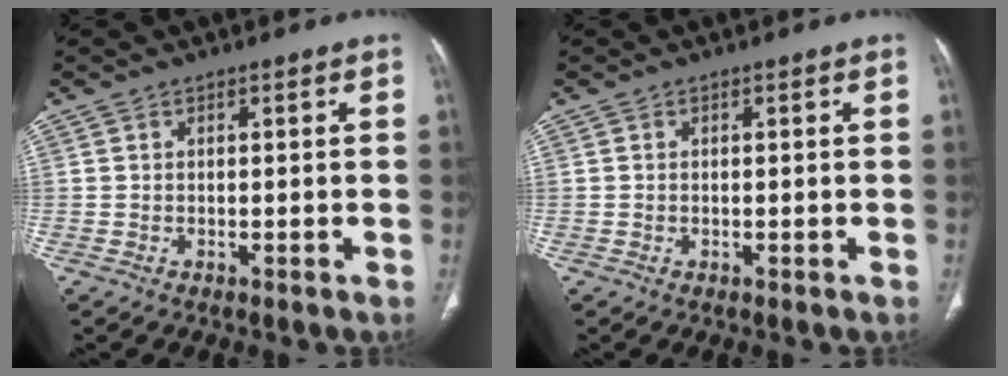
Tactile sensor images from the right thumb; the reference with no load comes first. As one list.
[{"total": 0.0}]